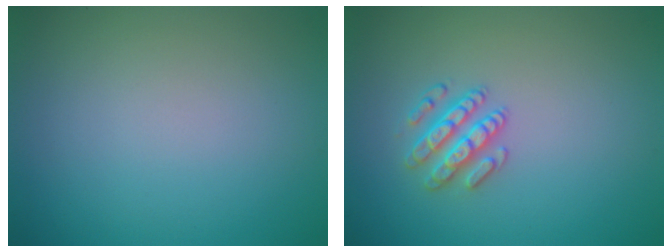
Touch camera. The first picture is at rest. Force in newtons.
{"total": 2.6, "press": 2.6, "slide": 0.5}